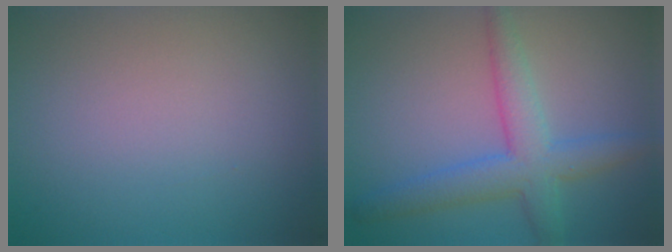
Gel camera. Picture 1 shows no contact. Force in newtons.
{"total": 4.7, "press": 4.7, "slide": 0.3}